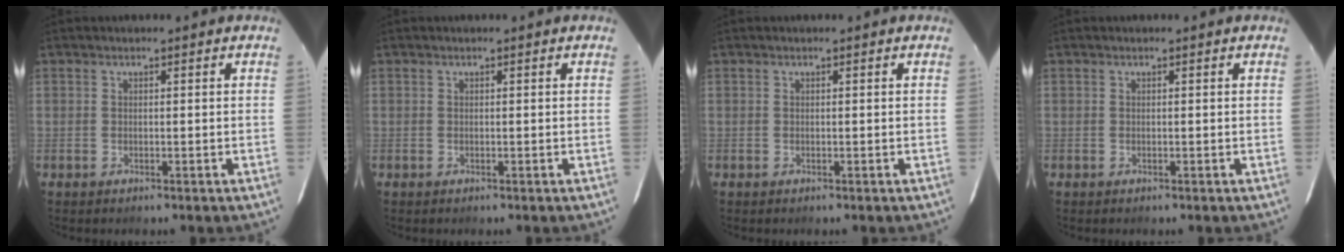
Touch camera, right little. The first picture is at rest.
{"total": 0.0}
{"total": 0.0}
{"total": 0.0}